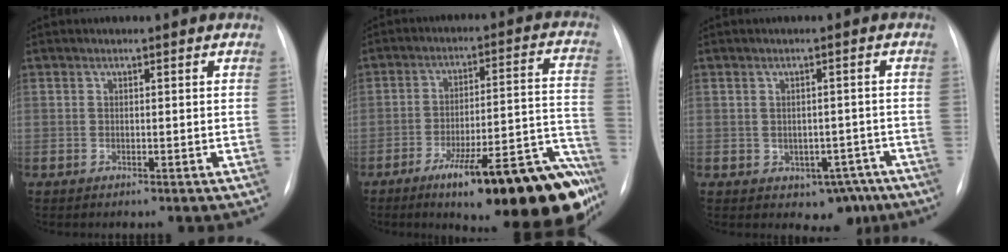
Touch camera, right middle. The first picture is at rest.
{"total": 23.5, "force": [-15.4, 4.0, 17.3], "torque": [-0.123, 0.038, -0.215]}
{"total": 5.0, "force": [-2.4, 3.7, 2.3], "torque": [-0.018, 0.017, -0.019]}